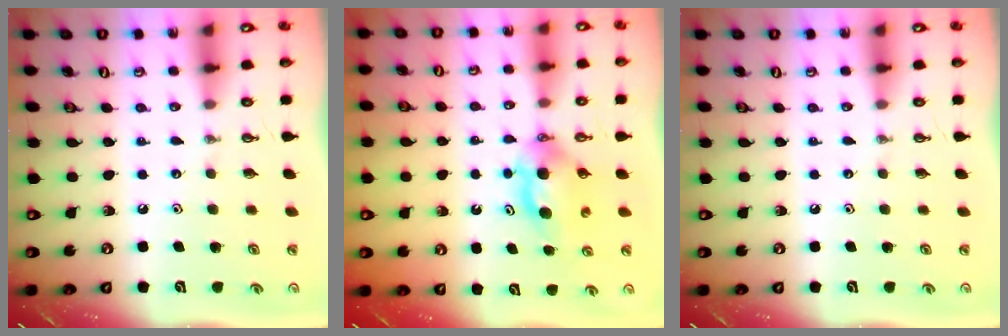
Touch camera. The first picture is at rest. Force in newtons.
{"total": 5.8, "press": 5.6, "slide": 1.2}
{"total": 0.0}